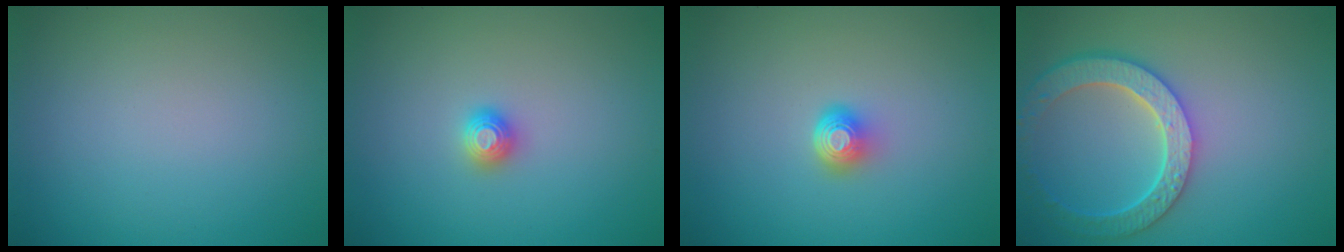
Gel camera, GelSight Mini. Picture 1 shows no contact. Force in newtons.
{"total": 1.1, "press": 1.1, "slide": 0.0}
{"total": 2.1, "press": 1.4, "slide": 1.6}
{"total": 5.7, "press": 4.6, "slide": 3.4}